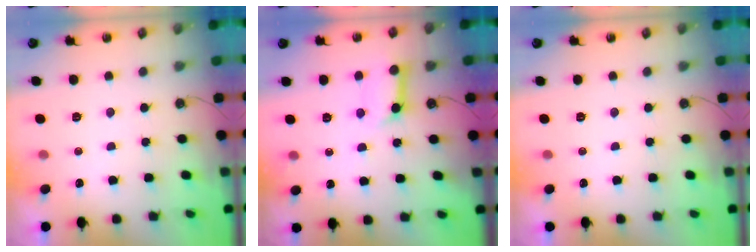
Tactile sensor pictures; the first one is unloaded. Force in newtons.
{"total": 10.3, "press": 10.2, "slide": 1.1}
{"total": 0.0}